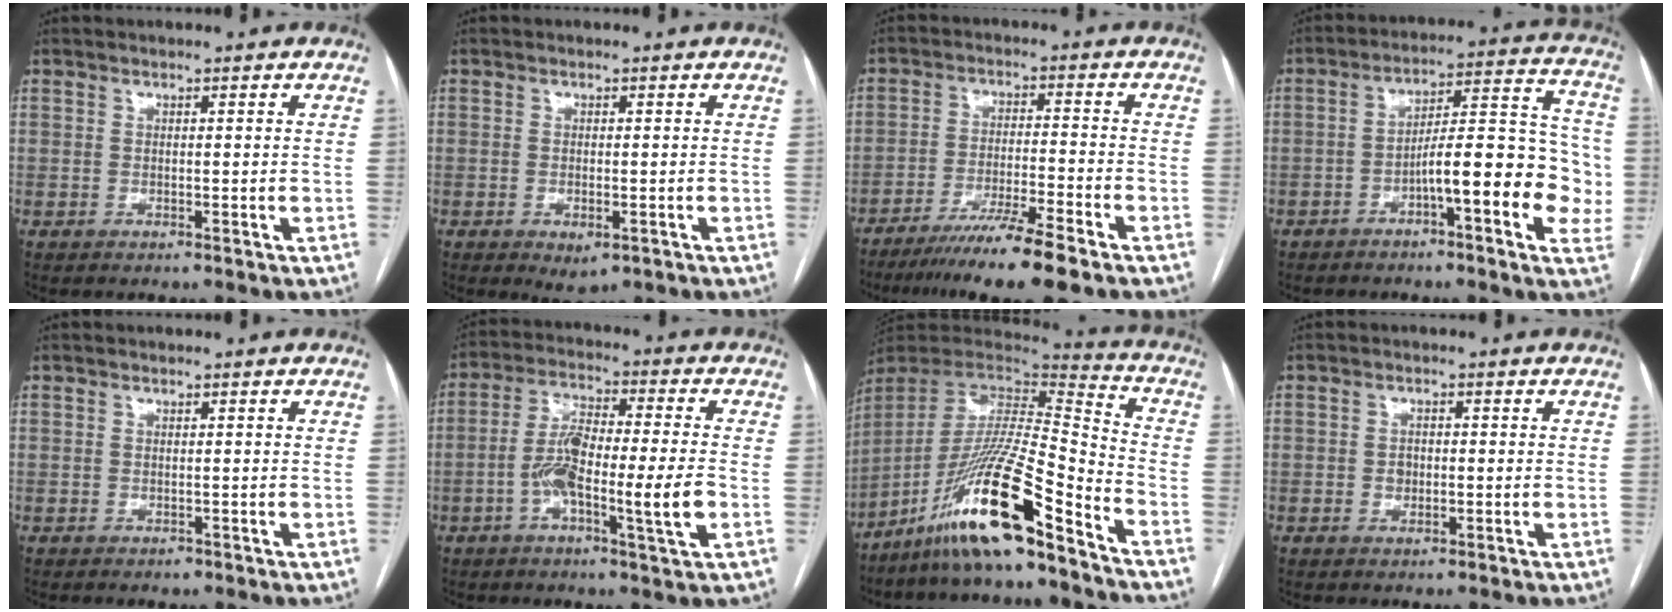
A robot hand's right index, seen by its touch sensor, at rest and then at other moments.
{"total": 3.1, "force": [-1.4, 1.4, 2.3], "torque": [-0.035, -0.003, -0.011]}
{"total": 11.0, "force": [-8.4, -0.7, 7.0], "torque": [-0.111, -0.033, -0.141]}
{"total": 17.0, "force": [-4.6, 3.0, 16.1], "torque": [-0.223, 0.024, -0.066]}
{"total": 0.7, "force": [-0.5, 0.5, 0.1], "torque": [-0.004, 0.002, -0.005]}
{"total": 11.6, "force": [-3.1, 1.1, 11.1], "torque": [-0.205, 0.005, -0.060]}
{"total": 20.3, "force": [-14.3, 0.6, 14.4], "torque": [-0.306, -0.019, -0.266]}
{"total": 1.8, "force": [-0.4, 1.4, 1.1], "torque": [-0.018, 0.004, -0.004]}